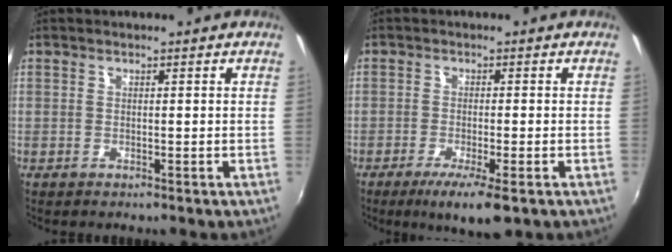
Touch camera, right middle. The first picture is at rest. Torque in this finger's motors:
{"motor_torque": [0.85, -0.71, 0.22, 0.12]}